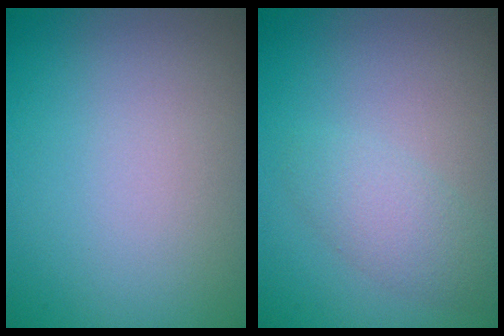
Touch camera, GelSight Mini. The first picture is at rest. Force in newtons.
{"total": 2.5, "press": 2.5, "slide": 0.1}